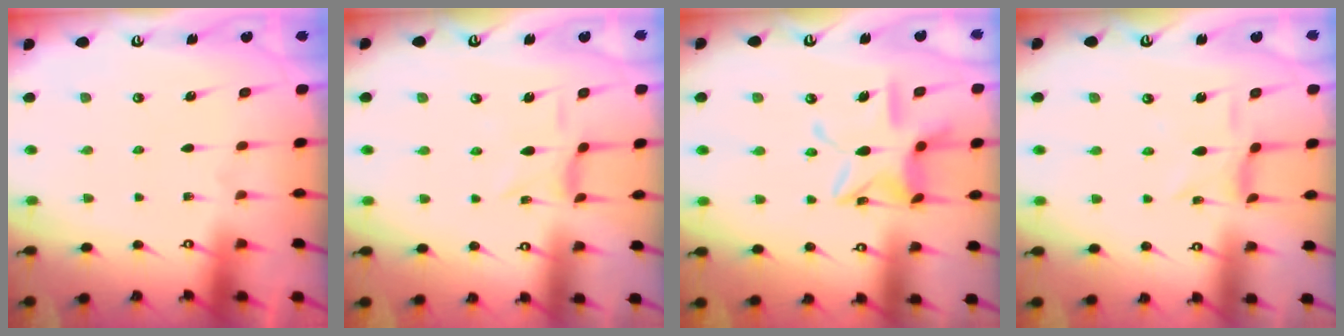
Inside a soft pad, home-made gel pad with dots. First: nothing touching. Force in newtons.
{"total": 2.9, "press": 2.8, "slide": 0.7}
{"total": 13.3, "press": 13.3, "slide": 1.0}
{"total": 4.4, "press": 4.4, "slide": 0.7}